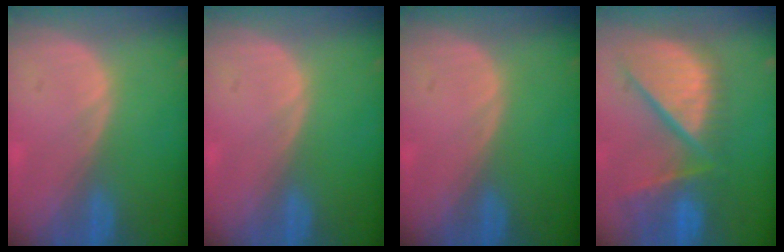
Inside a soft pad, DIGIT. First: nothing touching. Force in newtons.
{"total": 0.0}
{"total": 0.0}
{"total": 13.1, "press": 10.8, "slide": 7.3}